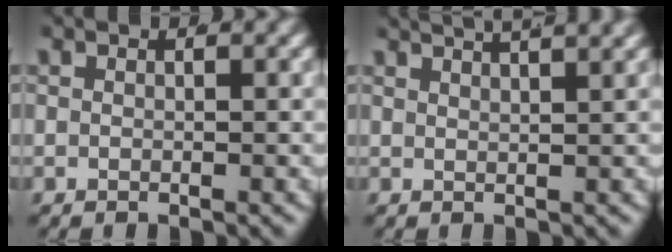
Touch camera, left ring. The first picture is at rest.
{"total": 4.2, "force": [3.6, 1.0, 2.0], "torque": [-0.031, 0.007, 0.057]}